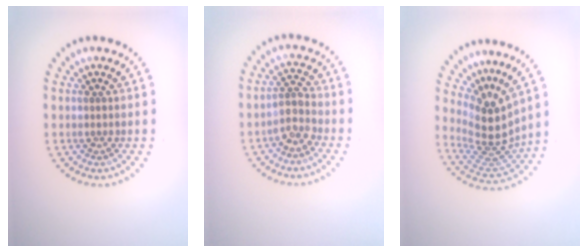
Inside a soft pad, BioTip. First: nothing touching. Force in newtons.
{"total": 2.2, "press": 1.9, "slide": 1.1}
{"total": 4.5, "press": 3.1, "slide": 3.2}